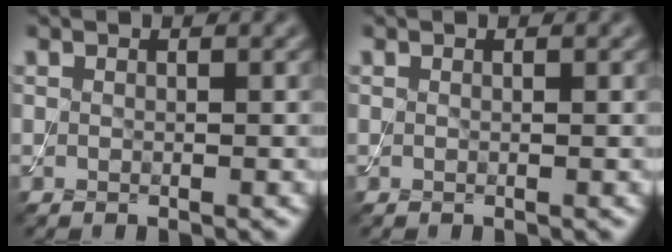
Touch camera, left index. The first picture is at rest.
{"total": 0.0}